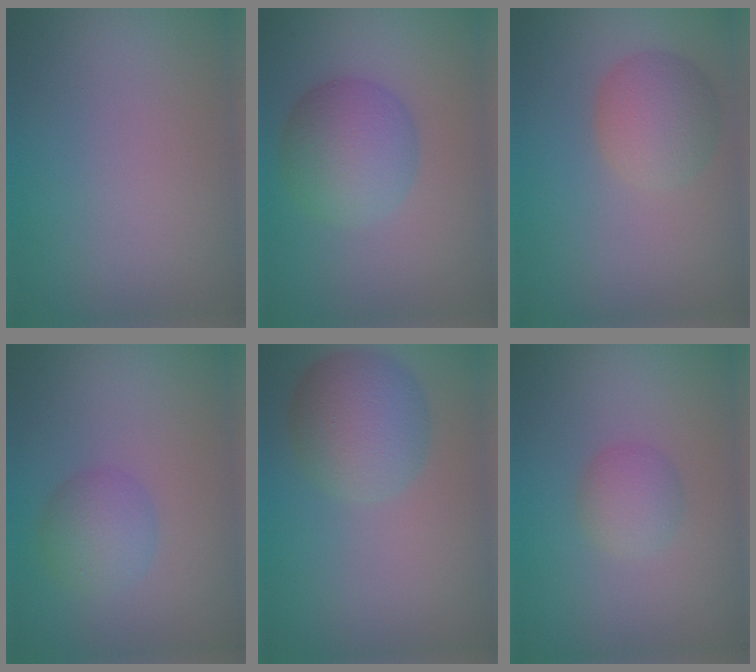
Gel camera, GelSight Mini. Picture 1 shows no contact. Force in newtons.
{"total": 4.9, "press": 4.9, "slide": 0.1}
{"total": 3.9, "press": 3.9, "slide": 0.1}
{"total": 2.7, "press": 2.7, "slide": 0.1}
{"total": 5.5, "press": 5.5, "slide": 0.2}
{"total": 2.0, "press": 2.0, "slide": 0.1}